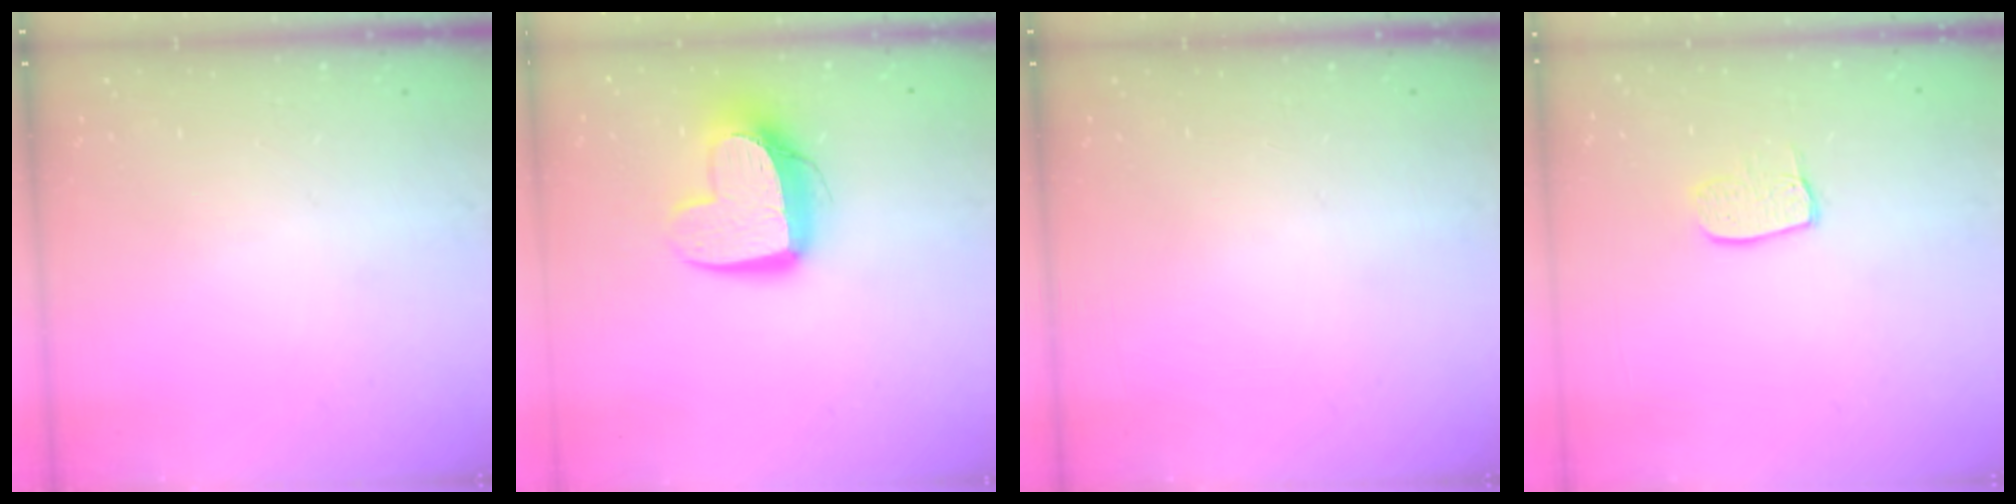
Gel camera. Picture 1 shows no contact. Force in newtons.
{"total": 12.2, "press": 12.1, "slide": 0.8}
{"total": 0.0}
{"total": 7.5, "press": 7.5, "slide": 0.6}